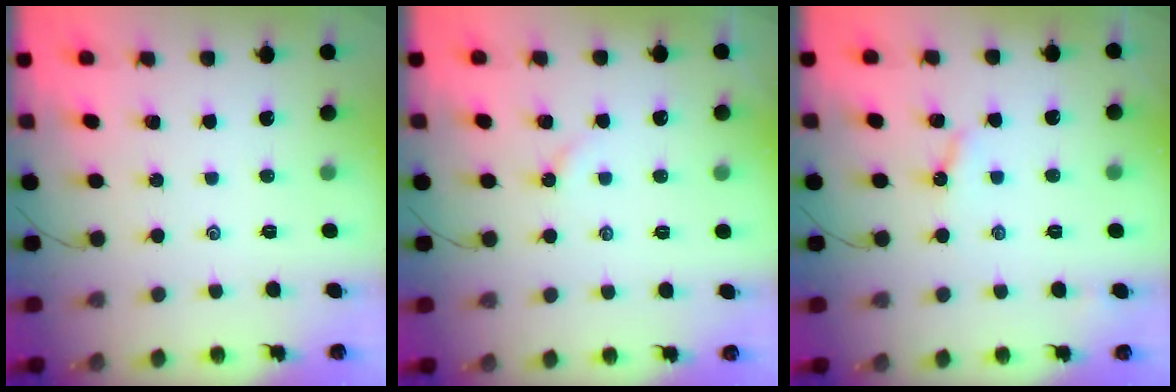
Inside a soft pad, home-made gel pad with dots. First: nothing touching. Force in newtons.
{"total": 2.2, "press": 2.2, "slide": 0.4}
{"total": 3.5, "press": 3.5, "slide": 0.2}